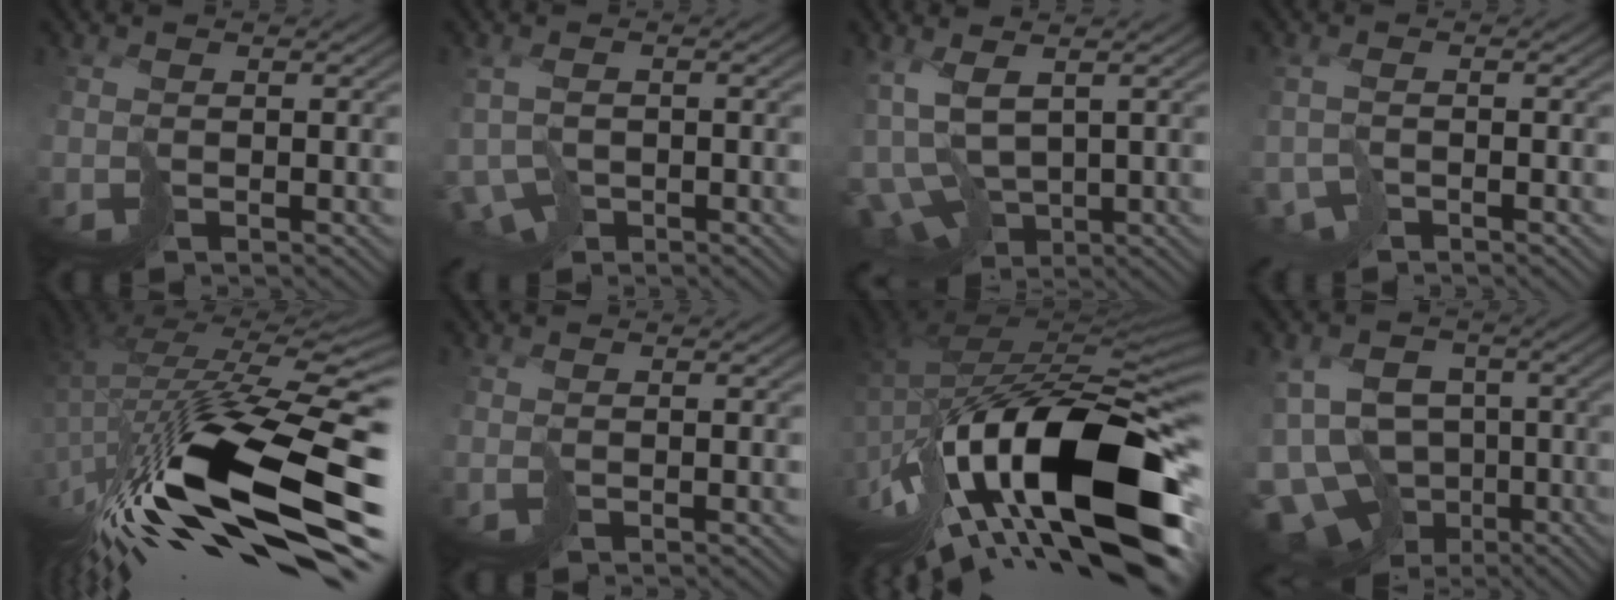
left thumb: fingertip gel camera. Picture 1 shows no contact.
{"total": 4.3, "force": [-2.1, 2.6, 2.7], "torque": [-0.053, -0.005, -0.033]}
{"total": 10.1, "force": [-2.0, 5.4, 8.3], "torque": [-0.207, -0.033, -0.018]}
{"total": 2.3, "force": [-1.9, 0.5, 1.1], "torque": [-0.016, 0.002, -0.037]}
{"total": 18.4, "force": [-7.5, 5.6, 15.8], "torque": [-0.302, -0.030, -0.116]}
{"total": 0.0}
{"total": 19.8, "force": [-8.5, 7.4, 16.3], "torque": [-0.290, -0.012, -0.132]}
{"total": 14.0, "force": [-6.2, 9.9, 7.8], "torque": [-0.177, -0.016, -0.077]}